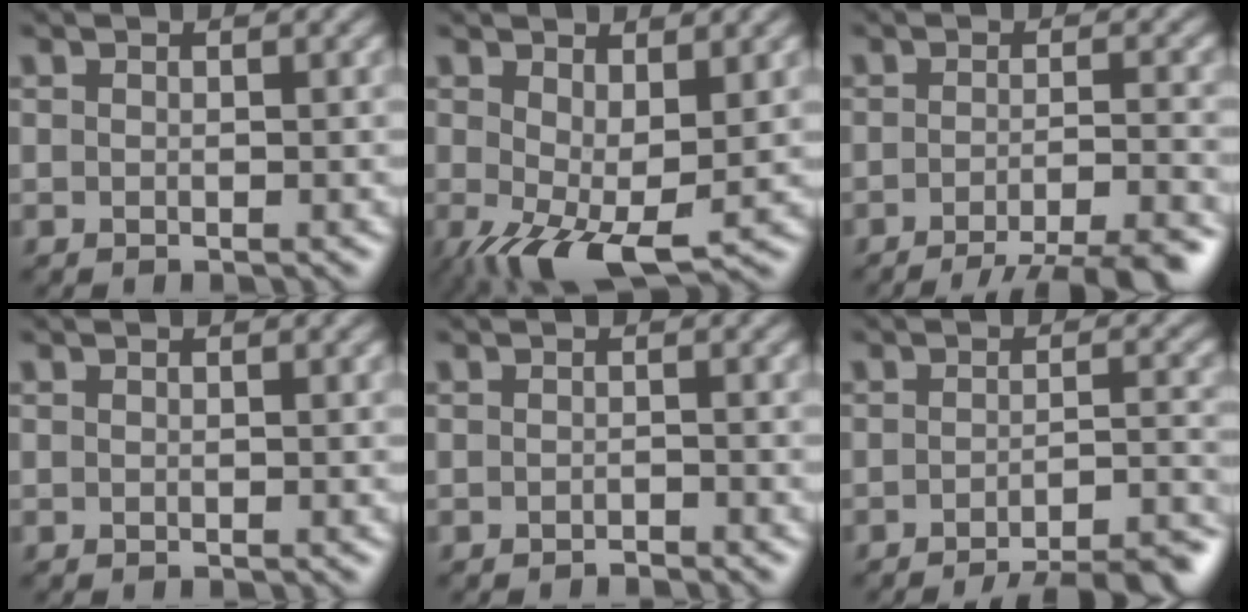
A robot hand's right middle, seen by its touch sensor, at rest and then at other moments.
{"total": 7.1, "force": [-1.4, 3.5, 6.0], "torque": [-0.124, -0.015, -0.018]}
{"total": 5.9, "force": [-4.0, 1.3, 4.1], "torque": [-0.045, -0.002, -0.055]}
{"total": 0.0}
{"total": 0.6, "force": [-0.6, 0.0, 0.2], "torque": [-0.003, 0.000, -0.010]}
{"total": 7.5, "force": [-5.5, 2.0, 4.8], "torque": [-0.041, 0.004, -0.064]}